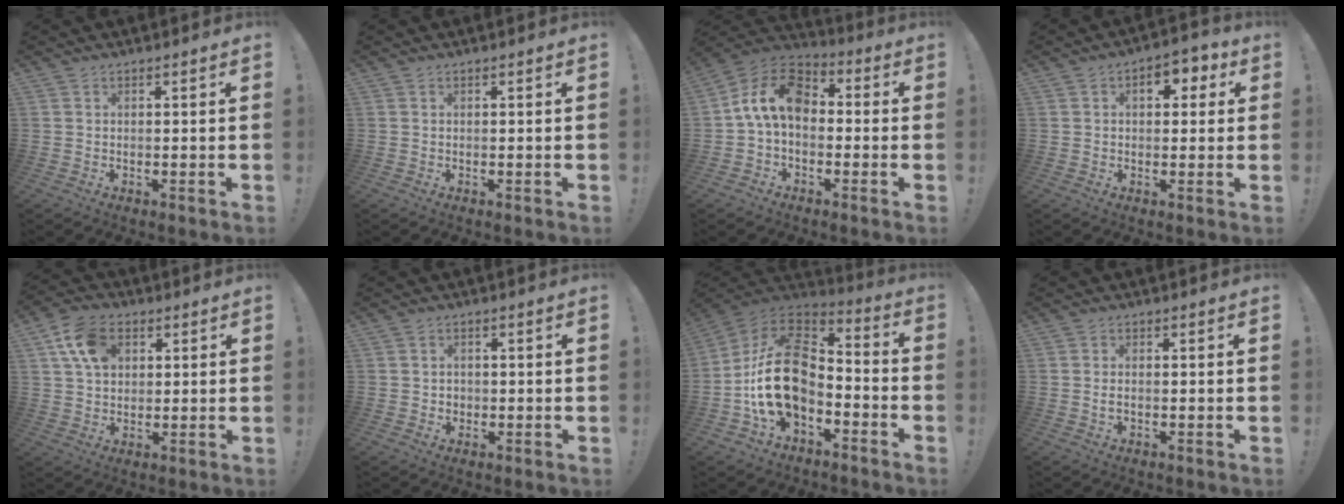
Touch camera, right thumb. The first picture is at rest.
{"total": 0.0}
{"total": 12.7, "force": [0.7, 8.4, 9.5], "torque": [-0.180, 0.022, 0.015]}
{"total": 6.3, "force": [1.9, 3.8, 4.6], "torque": [-0.045, -0.004, 0.026]}
{"total": 11.1, "force": [4.0, 8.0, 6.5], "torque": [-0.106, 0.006, 0.078]}
{"total": 1.8, "force": [0.1, 1.7, 0.5], "torque": [-0.003, -0.003, 0.001]}
{"total": 20.7, "force": [-3.5, 13.7, 15.1], "torque": [-0.275, 0.030, -0.052]}
{"total": 0.9, "force": [-0.1, 0.3, 0.9], "torque": [-0.010, -0.002, -0.003]}